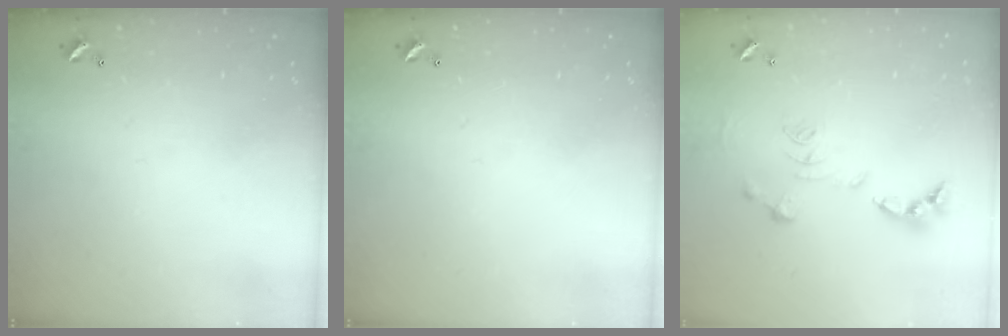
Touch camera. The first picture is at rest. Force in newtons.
{"total": 0.0}
{"total": 1.1, "press": 1.0, "slide": 0.4}